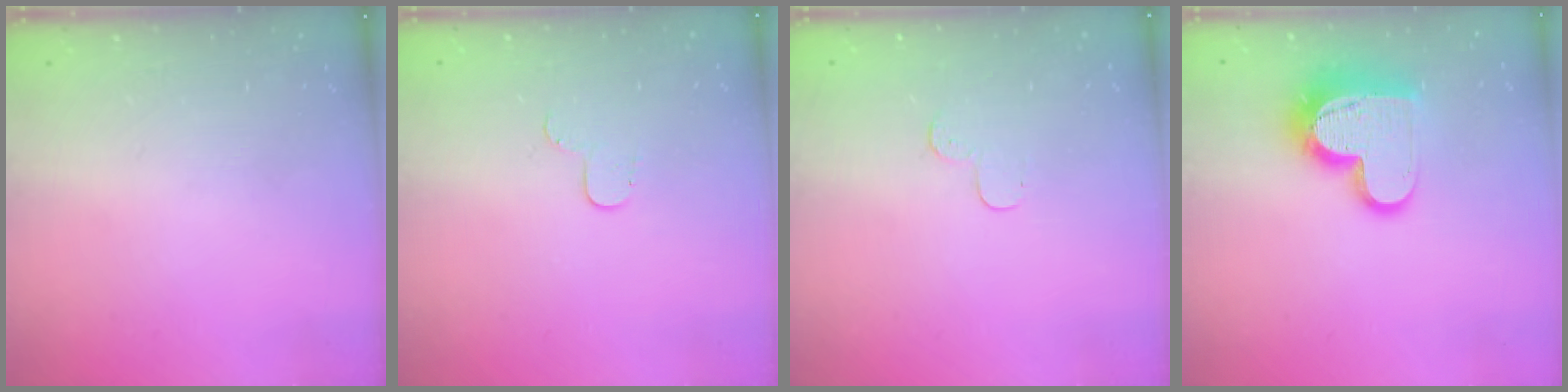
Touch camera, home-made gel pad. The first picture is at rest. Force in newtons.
{"total": 4.2, "press": 4.2, "slide": 0.4}
{"total": 3.2, "press": 3.2, "slide": 0.3}
{"total": 14.7, "press": 14.6, "slide": 1.1}